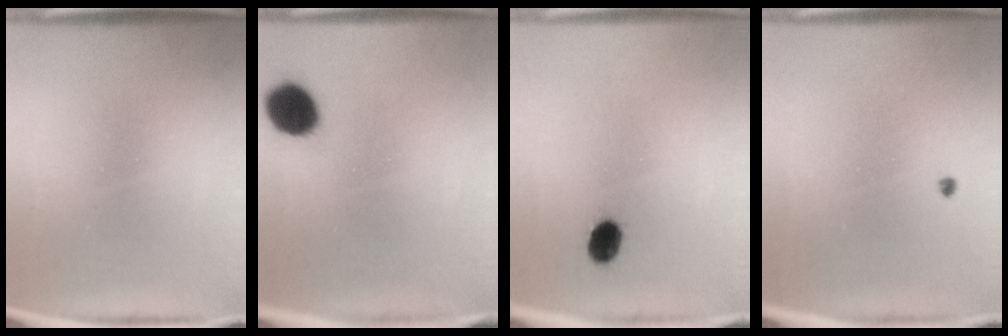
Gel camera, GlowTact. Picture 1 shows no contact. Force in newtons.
{"total": 9.0}
{"total": 3.9}
{"total": 0.7}